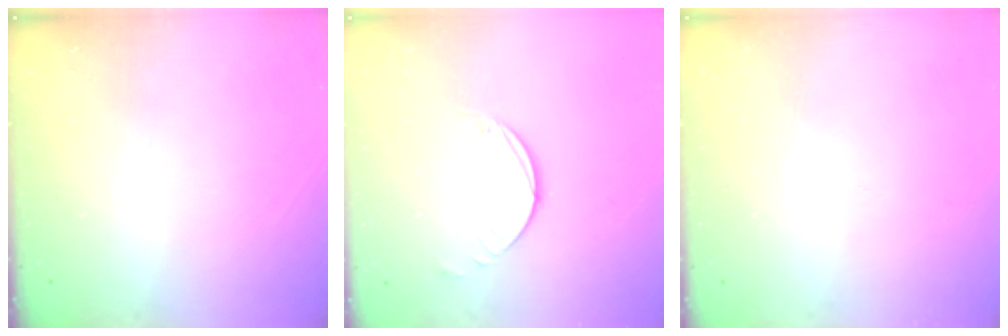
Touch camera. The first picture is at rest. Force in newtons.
{"total": 2.5, "press": 2.5, "slide": 0.2}
{"total": 0.0}